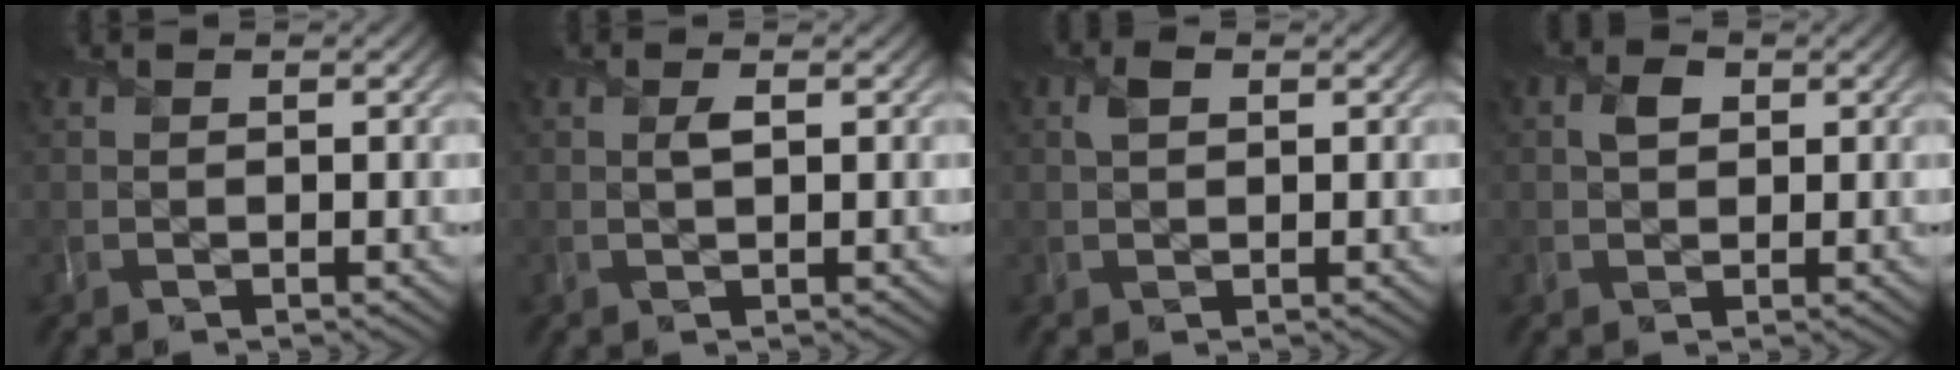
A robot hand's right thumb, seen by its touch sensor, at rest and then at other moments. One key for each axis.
{"total": 0.9, "fx": 0.3, "fy": 0.2, "fz": 0.8, "tx": -0.016, "ty": 0.002, "tz": 0.004}
{"total": 1.4, "fx": 0.5, "fy": 0.9, "fz": 0.9, "tx": -0.020, "ty": 0.002, "tz": 0.008}
{"total": 1.9, "fx": 0.5, "fy": 1.5, "fz": 1.0, "tx": -0.025, "ty": 0.002, "tz": 0.007}